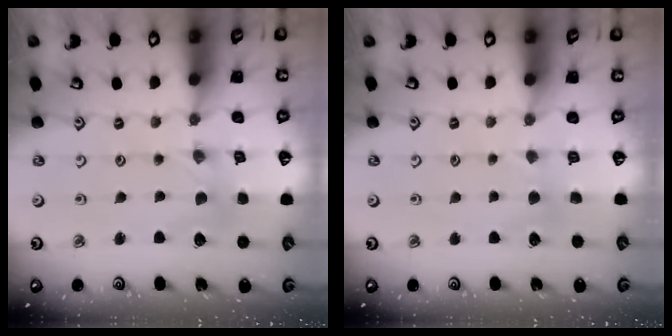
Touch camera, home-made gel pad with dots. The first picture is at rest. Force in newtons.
{"total": 2.3, "press": 2.3, "slide": 0.3}